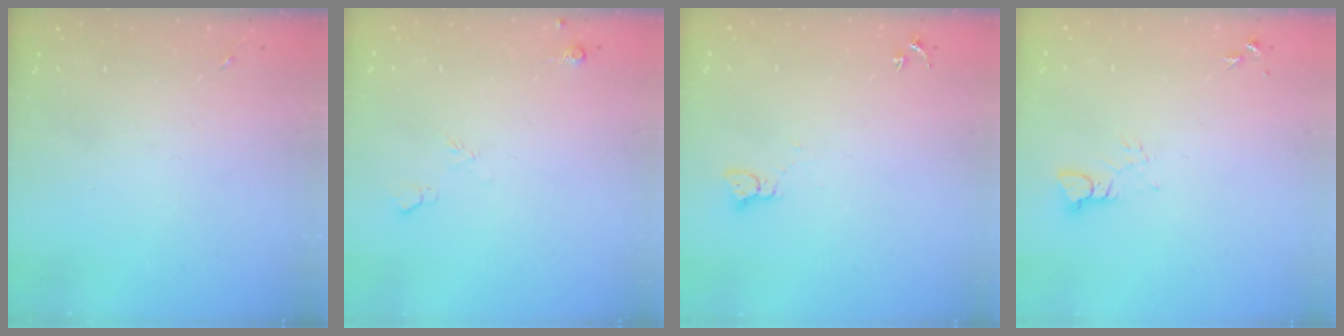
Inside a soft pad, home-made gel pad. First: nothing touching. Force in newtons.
{"total": 4.6, "press": 4.5, "slide": 0.8}
{"total": 3.1, "press": 3.1, "slide": 0.1}
{"total": 3.3, "press": 3.3, "slide": 0.3}